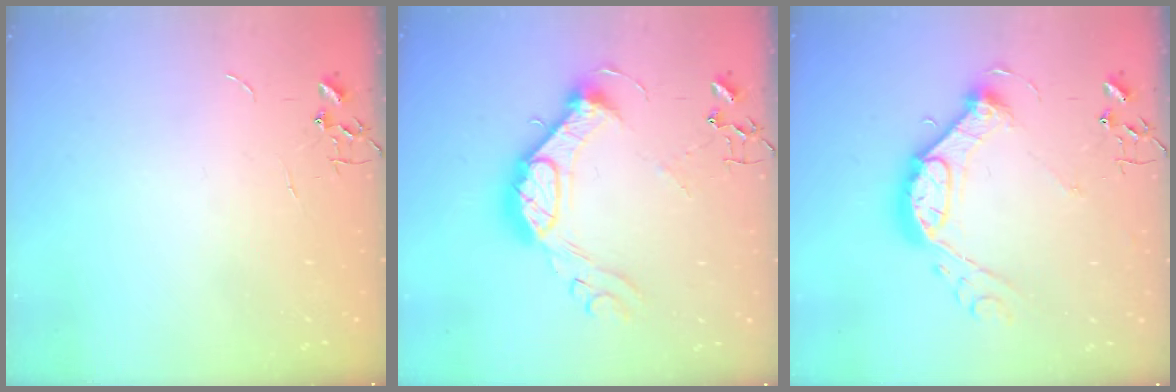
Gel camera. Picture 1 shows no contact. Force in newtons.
{"total": 15.7, "press": 15.7, "slide": 1.3}
{"total": 15.5, "press": 15.4, "slide": 1.3}